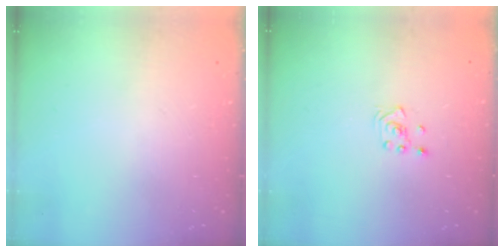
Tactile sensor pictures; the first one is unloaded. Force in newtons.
{"total": 2.8, "press": 2.6, "slide": 1.0}